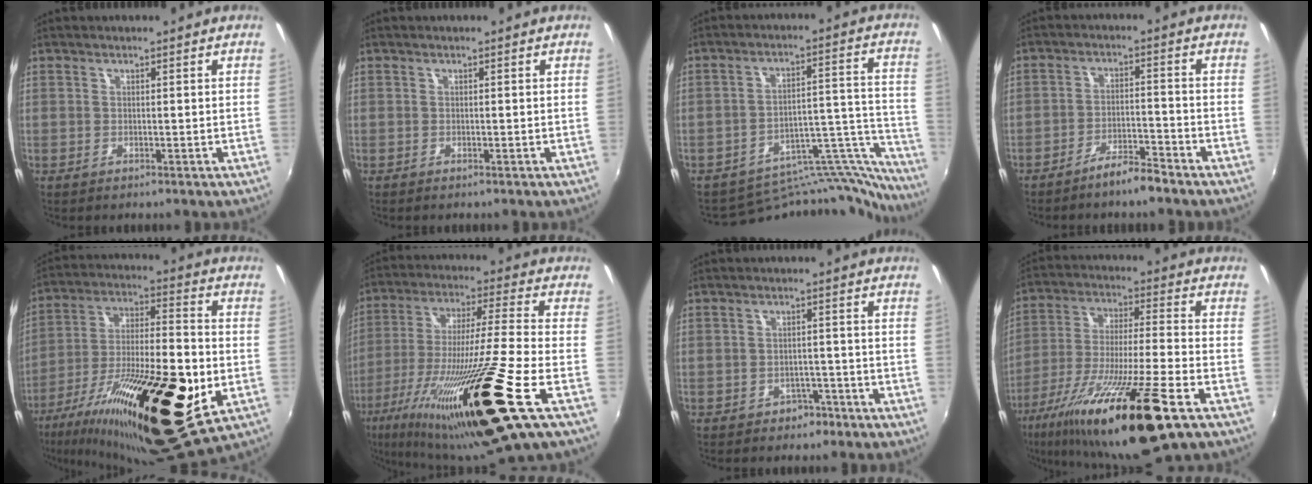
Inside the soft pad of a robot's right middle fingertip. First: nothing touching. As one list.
[{"total": 0.0}, {"total": 15.6, "force": [-15.5, 2.0, -0.3], "torque": [0.026, 0.069, -0.229]}, {"total": 4.6, "force": [-4.0, 0.2, 2.2], "torque": [-0.052, 0.004, -0.070]}, {"total": 30.2, "force": [-11.4, 9.0, 26.5], "torque": [-0.455, -0.056, -0.181]}, {"total": 26.6, "force": [-13.9, -0.2, 22.6], "torque": [-0.414, -0.078, -0.241]}, {"total": 2.6, "force": [-1.8, 1.8, 0.4], "torque": [-0.009, 0.005, -0.024]}, {"total": 23.2, "force": [-13.5, 1.9, 18.8], "torque": [-0.348, -0.055, -0.239]}]